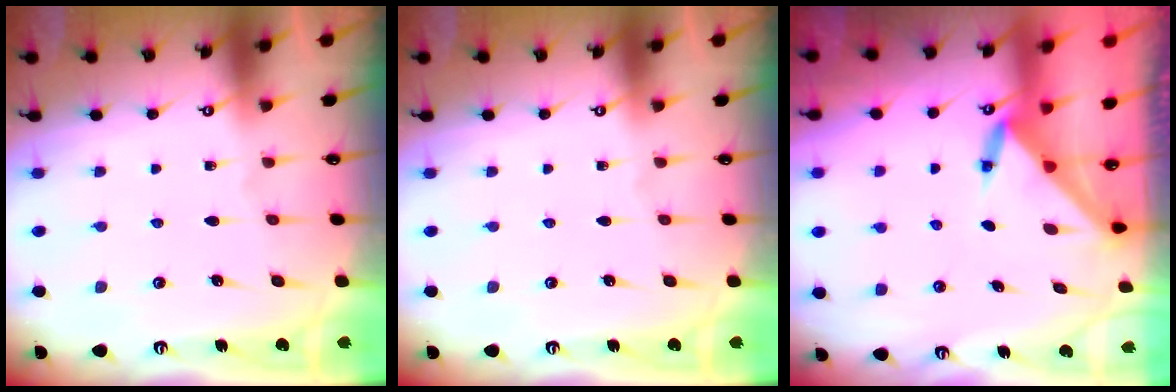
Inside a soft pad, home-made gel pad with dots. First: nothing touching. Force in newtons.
{"total": 0.0}
{"total": 3.6, "press": 3.5, "slide": 0.3}